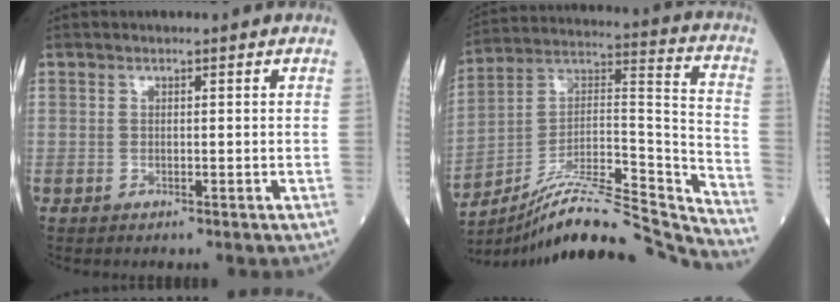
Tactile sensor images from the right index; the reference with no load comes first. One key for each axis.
{"total": 22.7, "fx": -20.8, "fy": 1.3, "fz": 8.8, "tx": -0.127, "ty": 0.033, "tz": -0.337}